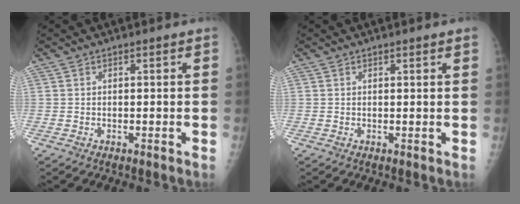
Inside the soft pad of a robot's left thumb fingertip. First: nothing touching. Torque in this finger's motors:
{"motor_torque": [-0.12, 0.02, -0.01, -0.06, 0.02]}